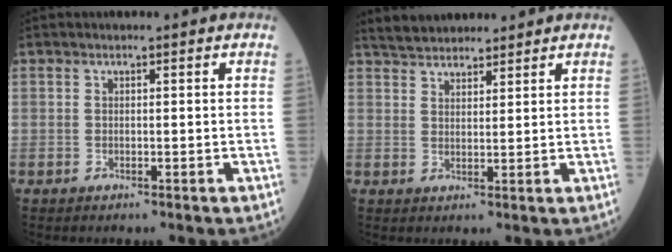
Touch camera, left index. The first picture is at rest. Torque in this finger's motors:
{"motor_torque": [0.18, -0.13, 0.05, 0.01]}